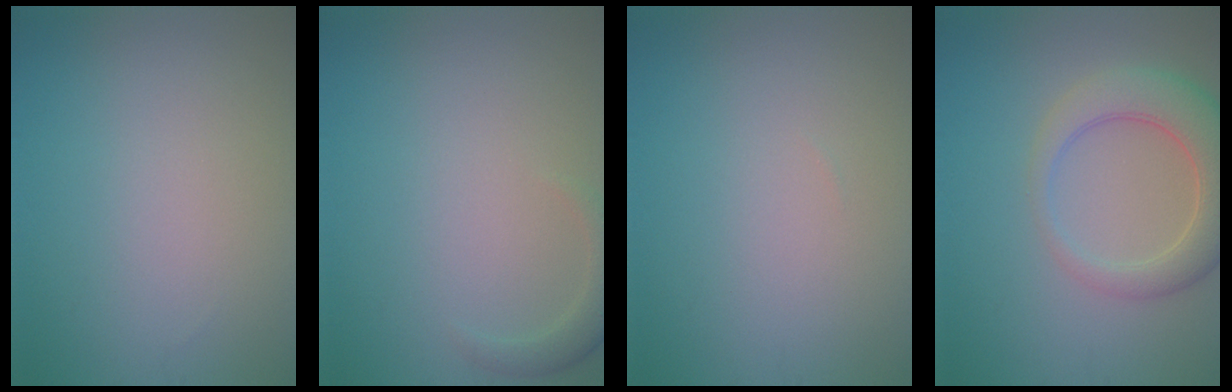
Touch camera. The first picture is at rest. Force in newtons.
{"total": 1.8, "press": 1.8, "slide": 0.3}
{"total": 0.0}
{"total": 5.6, "press": 5.6, "slide": 0.8}